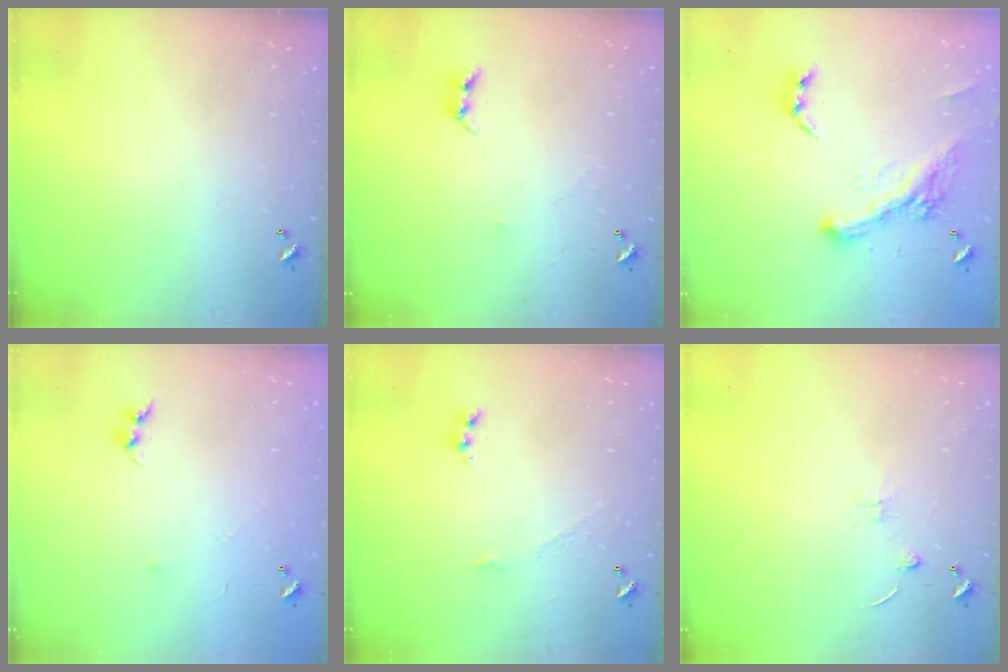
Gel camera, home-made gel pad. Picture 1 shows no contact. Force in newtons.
{"total": 2.4, "press": 2.4, "slide": 0.2}
{"total": 4.6, "press": 4.4, "slide": 1.4}
{"total": 6.4, "press": 6.3, "slide": 0.6}
{"total": 1.9, "press": 1.8, "slide": 0.4}
{"total": 1.3, "press": 1.2, "slide": 0.5}